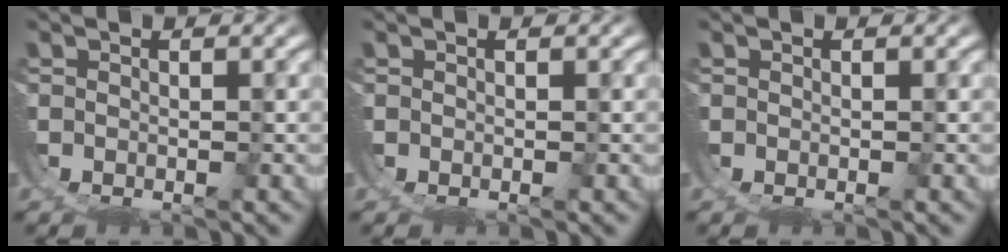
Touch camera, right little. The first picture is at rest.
{"total": 0.0}
{"total": 0.0}